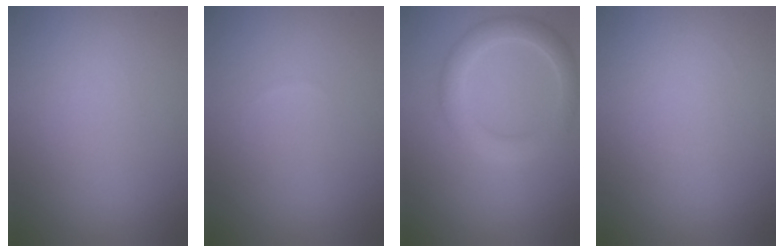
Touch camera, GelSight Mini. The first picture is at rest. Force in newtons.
{"total": 0.0}
{"total": 3.4, "press": 3.4, "slide": 0.2}
{"total": 0.0}